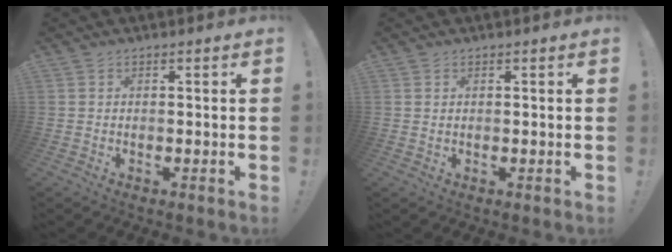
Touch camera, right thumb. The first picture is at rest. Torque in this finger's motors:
{"motor_torque": [-0.10, -0.25, -0.04, 0.39, -0.07]}